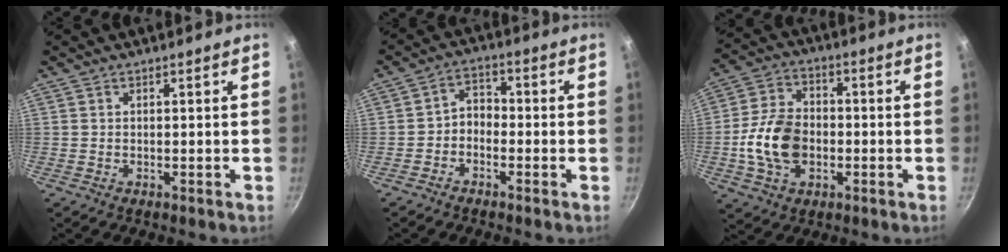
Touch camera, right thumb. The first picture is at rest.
{"total": 3.8, "force": [-1.8, 2.8, 2.0], "torque": [-0.018, 0.032, -0.038]}
{"total": 12.6, "force": [-2.2, 8.8, 8.8], "torque": [-0.149, 0.024, -0.044]}